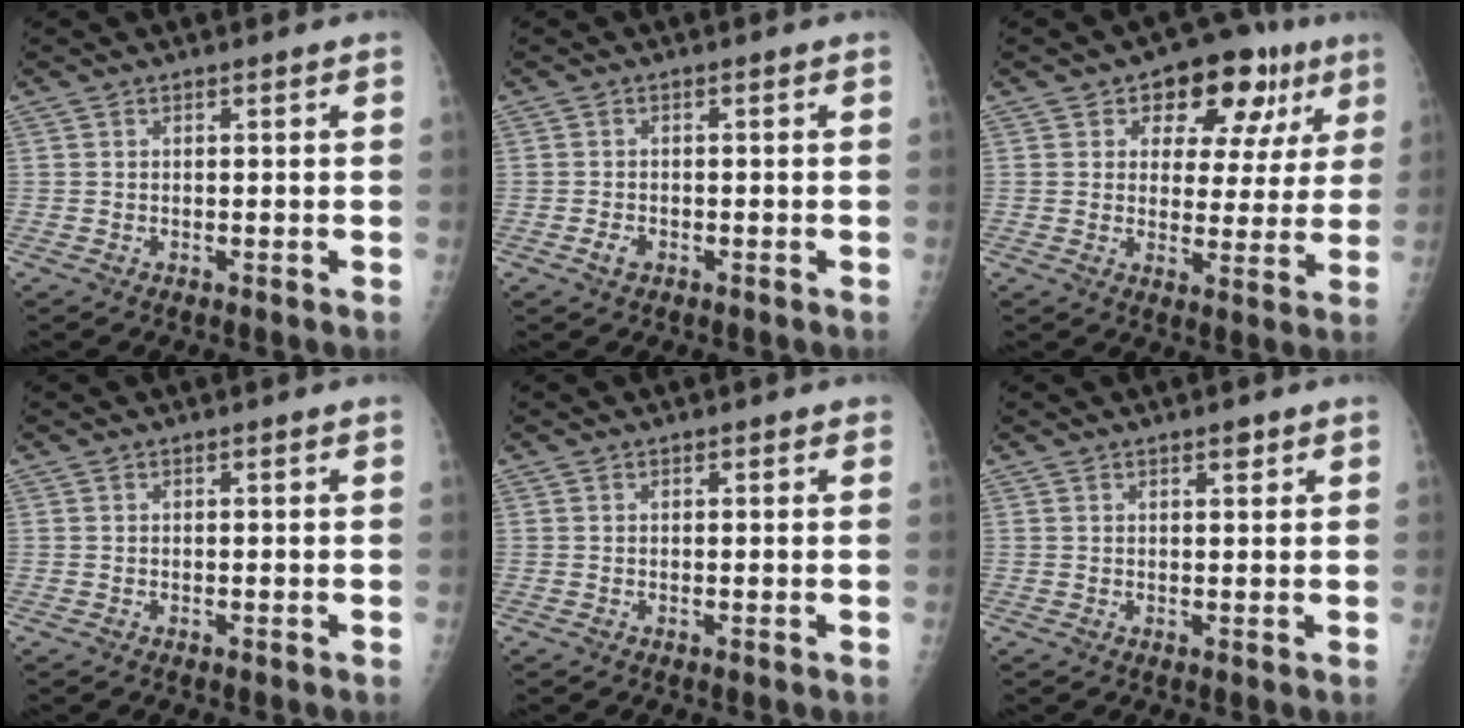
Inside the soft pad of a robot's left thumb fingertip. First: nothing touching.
{"total": 1.7, "force": [-0.8, 1.1, 1.0], "torque": [-0.016, 0.002, -0.014]}
{"total": 14.0, "force": [6.6, 8.8, 8.6], "torque": [-0.050, -0.006, 0.089]}
{"total": 0.0}
{"total": 0.6, "force": [0.4, 0.4, 0.2], "torque": [0.003, -0.002, 0.002]}
{"total": 1.7, "force": [1.2, 0.7, 1.1], "torque": [-0.008, -0.006, 0.017]}